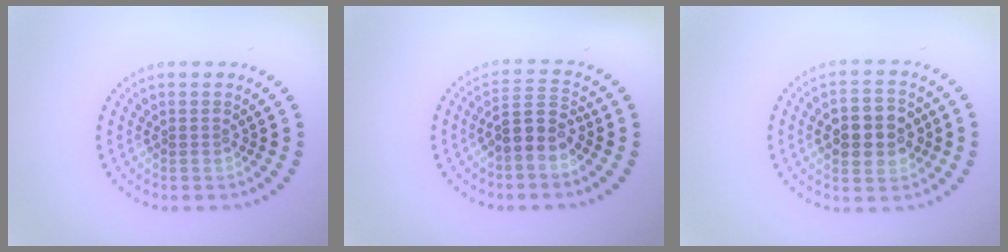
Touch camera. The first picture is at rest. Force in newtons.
{"total": 3.4, "press": 3.1, "slide": 1.4}
{"total": 5.6, "press": 5.6, "slide": 0.5}